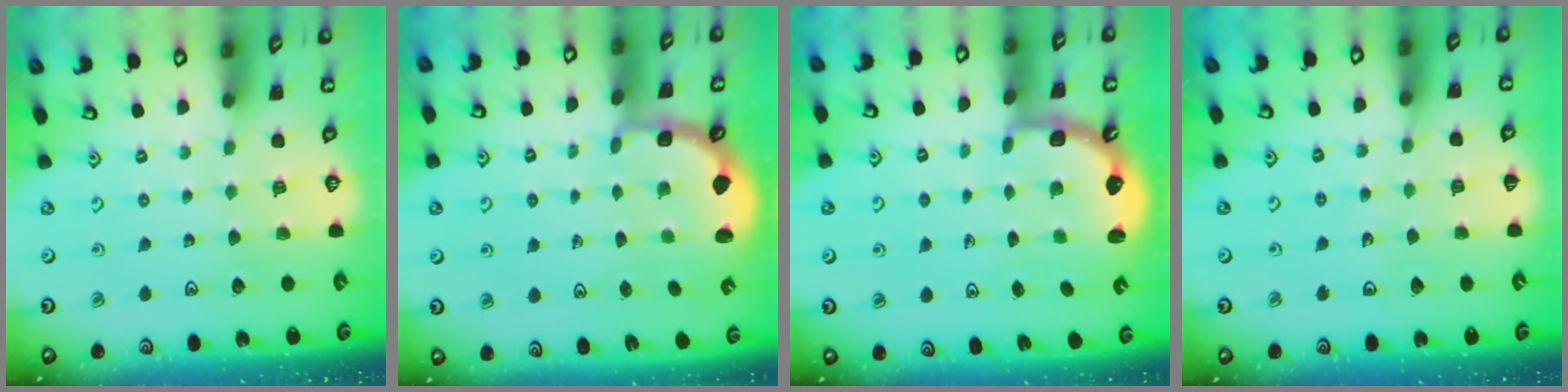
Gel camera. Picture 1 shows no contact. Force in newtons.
{"total": 2.6, "press": 1.8, "slide": 1.9}
{"total": 2.7, "press": 2.1, "slide": 1.7}
{"total": 2.9, "press": 2.9, "slide": 0.3}